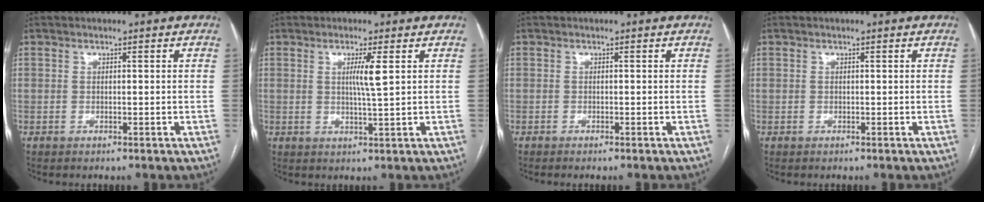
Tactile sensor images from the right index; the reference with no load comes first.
{"total": 3.6, "force": [1.0, -0.5, 3.5], "torque": [-0.064, -0.006, 0.016]}
{"total": 0.8, "force": [-0.6, -0.1, 0.5], "torque": [-0.007, 0.000, -0.010]}
{"total": 0.0}